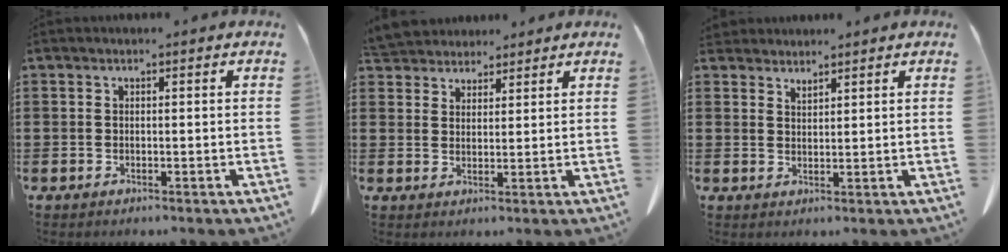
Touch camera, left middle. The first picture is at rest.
{"total": 4.3, "force": [4.0, 1.3, 0.3], "torque": [-0.022, -0.010, 0.077]}
{"total": 2.2, "force": [2.1, 0.2, 0.0], "torque": [-0.006, -0.002, 0.043]}